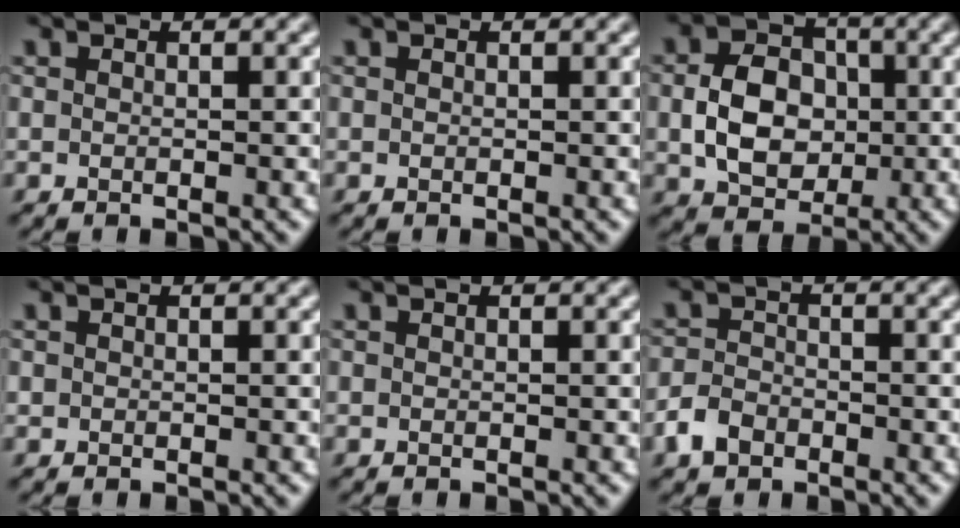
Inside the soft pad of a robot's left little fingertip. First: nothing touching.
{"total": 0.0}
{"total": 6.0, "force": [-0.5, 4.6, 3.8], "torque": [-0.072, 0.003, -0.011]}
{"total": 0.0}
{"total": 0.0}
{"total": 2.6, "force": [-1.7, 1.7, 1.0], "torque": [-0.019, 0.003, -0.038]}